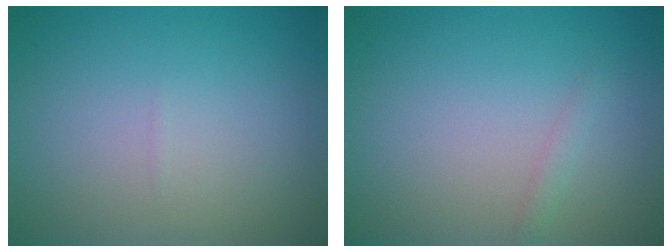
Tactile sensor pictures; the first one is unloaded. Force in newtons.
{"total": 0.7, "press": 0.7, "slide": 0.1}